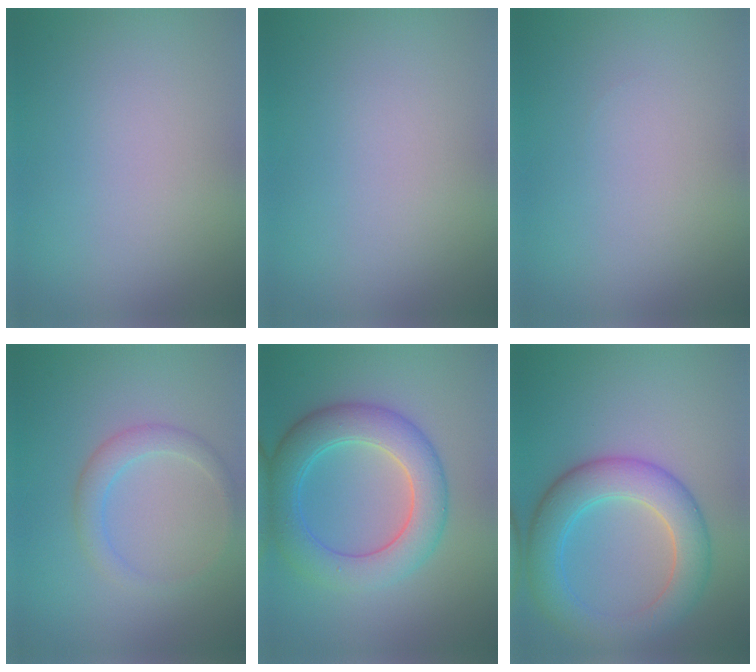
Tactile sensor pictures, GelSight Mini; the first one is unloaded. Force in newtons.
{"total": 0.0}
{"total": 0.0}
{"total": 2.2, "press": 2.2, "slide": 0.1}
{"total": 6.5, "press": 6.5, "slide": 0.1}
{"total": 6.3, "press": 6.3, "slide": 0.1}